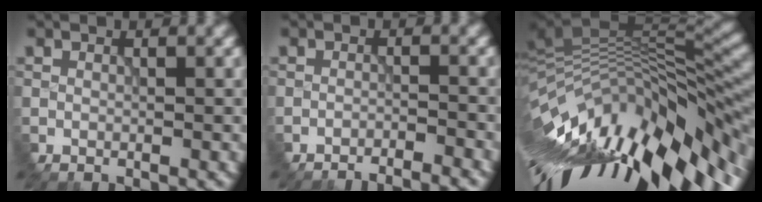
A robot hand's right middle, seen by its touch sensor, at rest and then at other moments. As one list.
[{"total": 5.5, "force": [-5.4, 0.6, 0.5], "torque": [-0.011, 0.007, -0.074]}, {"total": 14.3, "force": [-4.0, 5.1, 12.7], "torque": [-0.224, -0.003, -0.066]}]